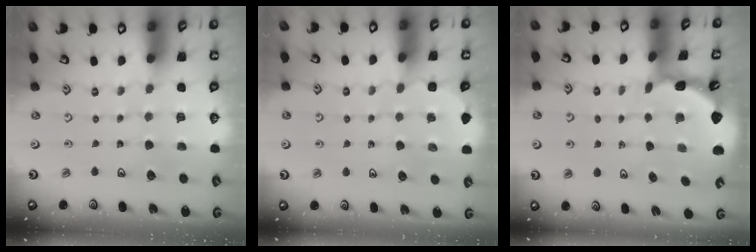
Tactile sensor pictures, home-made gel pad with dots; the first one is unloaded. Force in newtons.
{"total": 2.2, "press": 2.2, "slide": 0.3}
{"total": 1.8, "press": 1.8, "slide": 0.2}